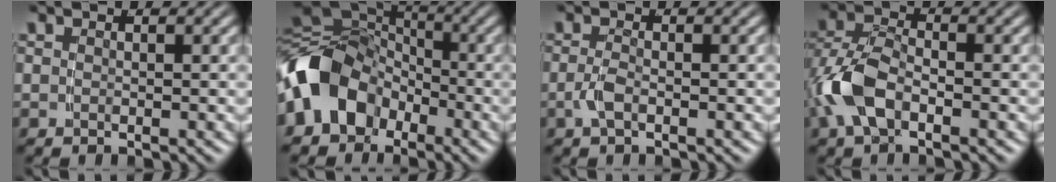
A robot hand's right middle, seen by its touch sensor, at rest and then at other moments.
{"total": 8.4, "force": [-2.2, 6.7, 4.7], "torque": [-0.110, -0.014, -0.036]}
{"total": 1.4, "force": [-0.9, -0.1, 1.1], "torque": [-0.023, -0.006, -0.012]}
{"total": 4.3, "force": [-1.5, 2.4, 3.2], "torque": [-0.087, -0.011, -0.020]}